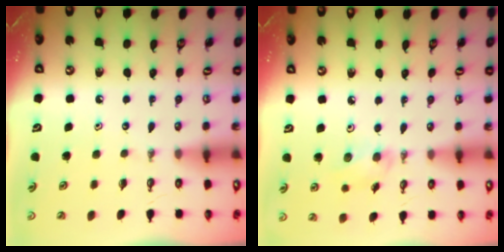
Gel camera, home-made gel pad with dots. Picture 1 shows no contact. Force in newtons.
{"total": 6.4, "press": 6.3, "slide": 1.1}